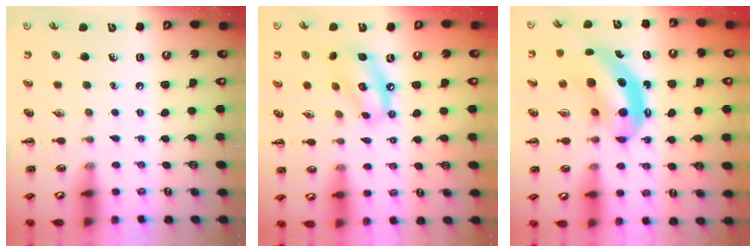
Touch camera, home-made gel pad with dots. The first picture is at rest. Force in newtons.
{"total": 10.3, "press": 10.1, "slide": 2.3}
{"total": 10.2, "press": 9.9, "slide": 2.5}